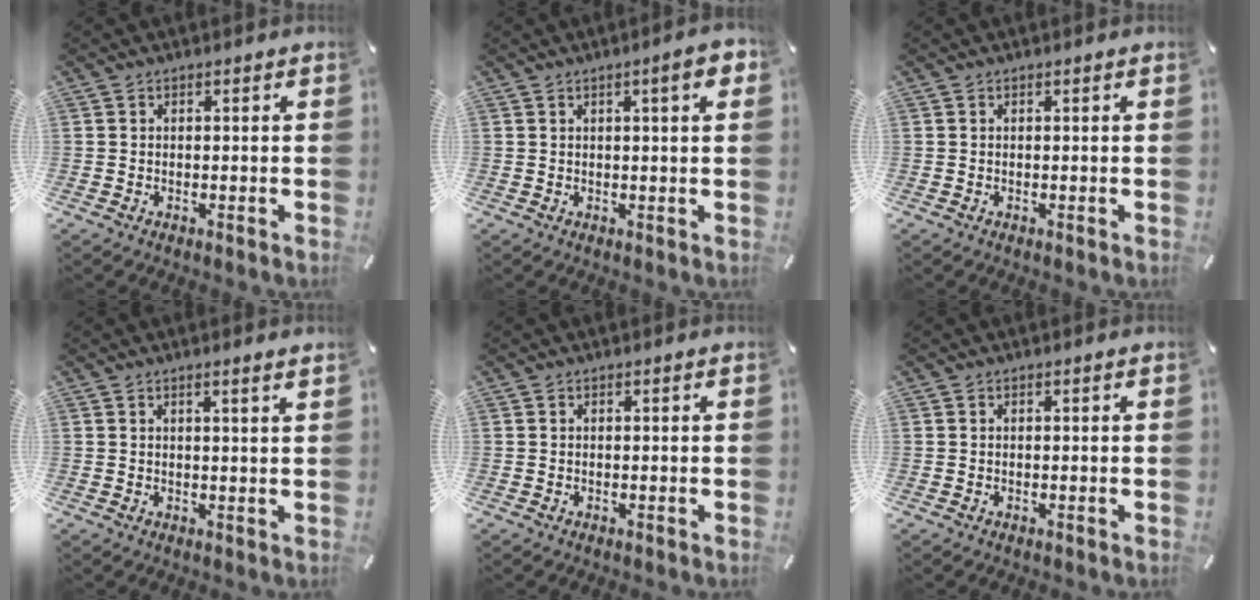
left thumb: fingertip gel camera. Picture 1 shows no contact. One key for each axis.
{"total": 5.5, "fx": 2.2, "fy": 1.0, "fz": 4.9, "tx": -0.072, "ty": -0.002, "tz": 0.030}
{"total": 0.0}
{"total": 1.7, "fx": 1.2, "fy": -0.3, "fz": 1.1, "tx": -0.020, "ty": -0.004, "tz": 0.021}
{"total": 0.0}
{"total": 0.0}